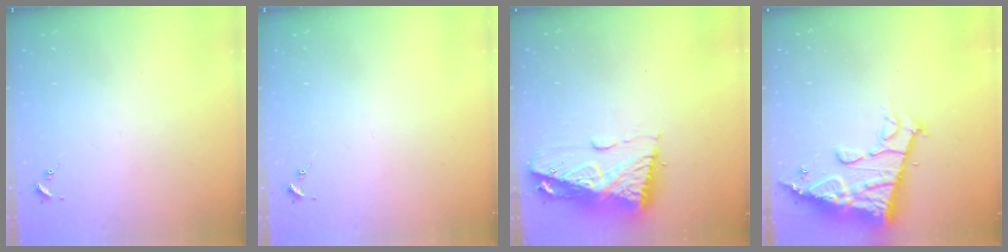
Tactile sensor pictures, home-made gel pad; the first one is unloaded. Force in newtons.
{"total": 0.0}
{"total": 10.8, "press": 10.7, "slide": 1.0}
{"total": 16.0, "press": 15.9, "slide": 1.8}